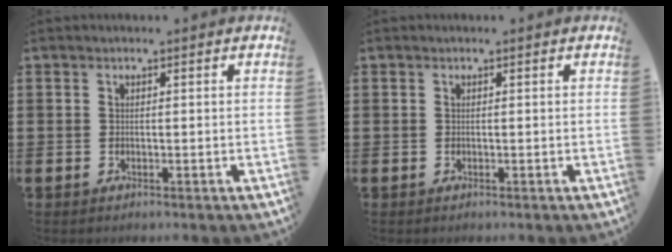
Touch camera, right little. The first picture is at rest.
{"total": 0.0}